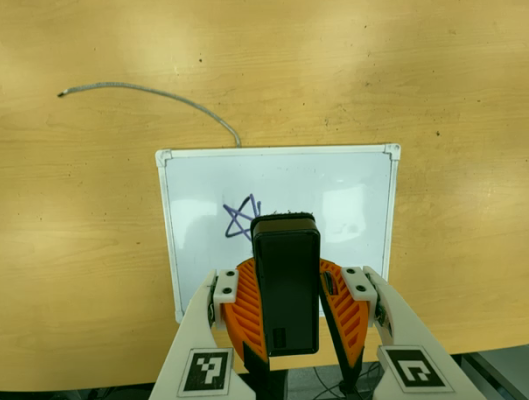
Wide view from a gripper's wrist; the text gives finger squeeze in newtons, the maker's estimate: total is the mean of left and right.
{"total": 9.6, "left": 9.9, "right": 9.4}